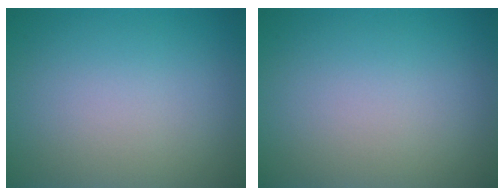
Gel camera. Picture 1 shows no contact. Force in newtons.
{"total": 0.0}